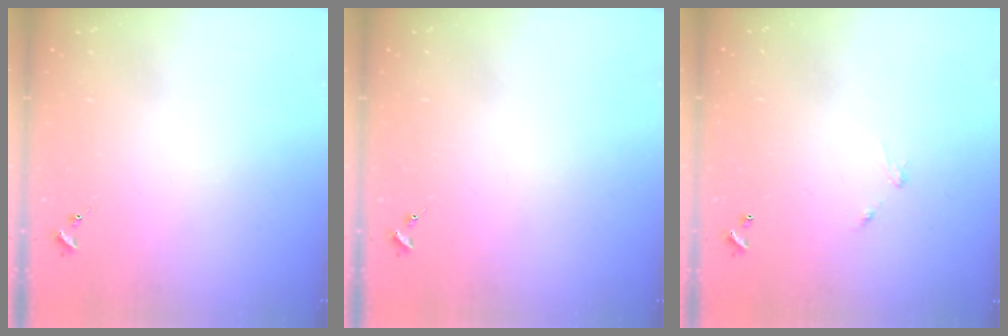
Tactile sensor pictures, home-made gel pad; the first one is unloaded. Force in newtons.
{"total": 0.0}
{"total": 4.5, "press": 4.5, "slide": 0.3}